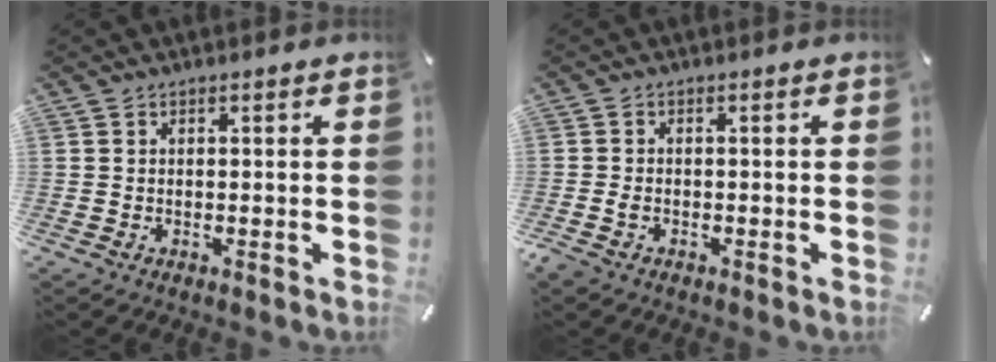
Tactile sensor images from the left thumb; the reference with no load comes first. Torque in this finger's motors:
{"motor_torque": [-0.17, 0.96, 0.09, 0.08, 0.03]}